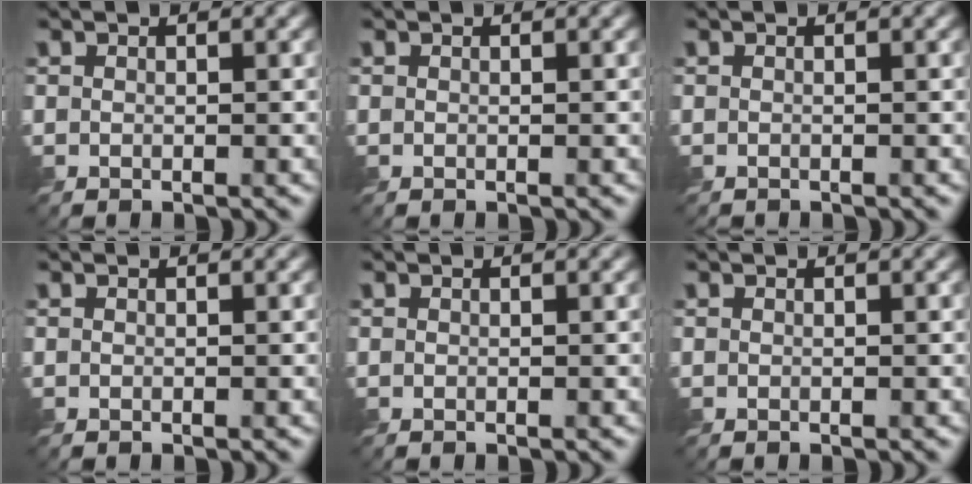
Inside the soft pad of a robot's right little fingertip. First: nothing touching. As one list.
[{"total": 0.0}, {"total": 0.7, "force": [-0.7, 0.0, 0.0], "torque": [0.004, -0.006, -0.012]}, {"total": 0.0}, {"total": 0.0}, {"total": 0.0}]